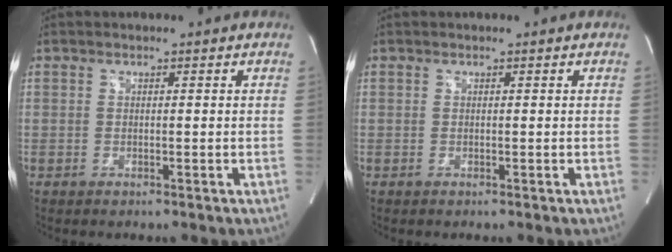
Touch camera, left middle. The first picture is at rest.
{"total": 0.0}